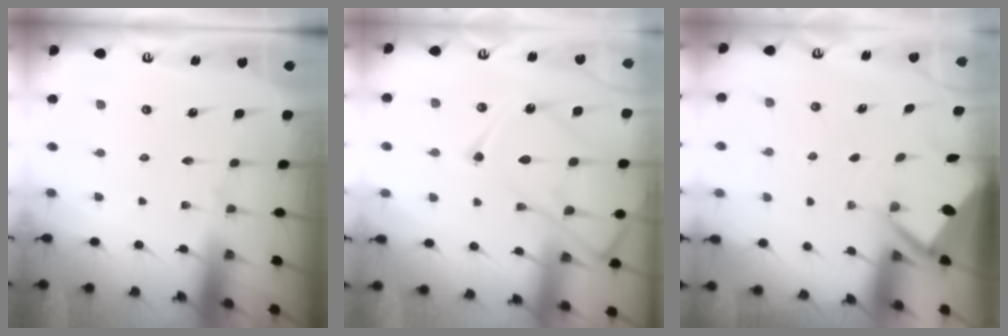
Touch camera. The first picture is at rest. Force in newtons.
{"total": 17.7, "press": 17.6, "slide": 1.7}
{"total": 3.5, "press": 3.5, "slide": 0.2}